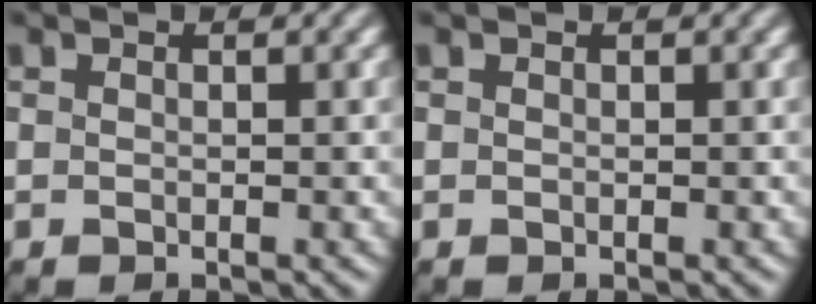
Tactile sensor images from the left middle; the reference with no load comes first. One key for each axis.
{"total": 0.0}